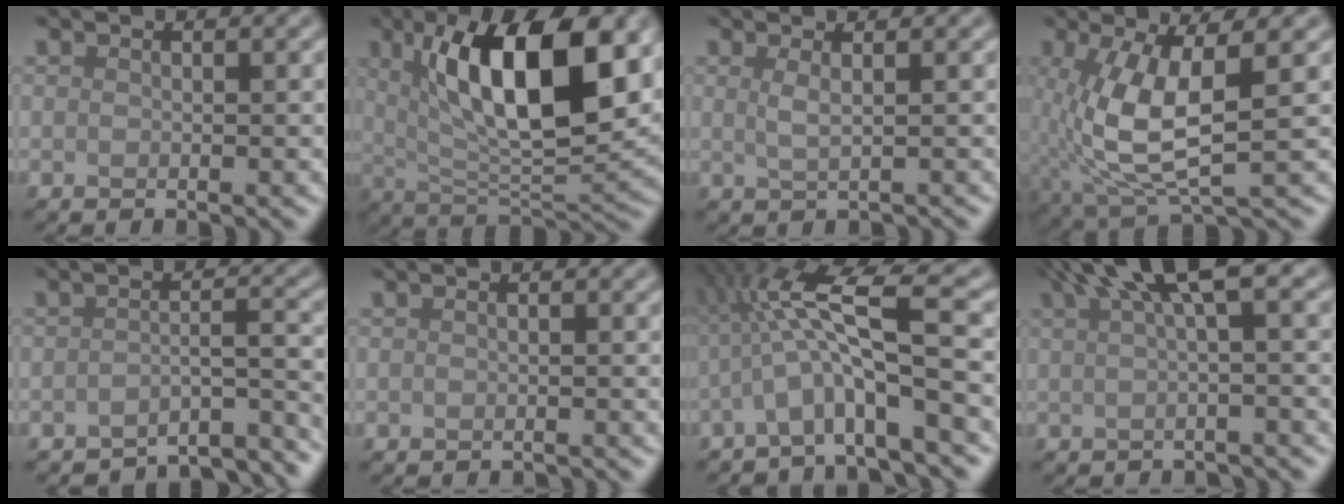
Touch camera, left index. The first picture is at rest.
{"total": 12.0, "force": [3.9, 4.2, 10.6], "torque": [-0.158, -0.003, 0.063]}
{"total": 1.6, "force": [0.5, 0.5, 1.5], "torque": [-0.021, 0.000, 0.007]}
{"total": 7.0, "force": [0.4, 2.3, 6.6], "torque": [-0.149, -0.007, 0.013]}
{"total": 7.7, "force": [-7.3, 1.4, 2.0], "torque": [-0.019, -0.004, -0.093]}
{"total": 0.6, "force": [-0.6, 0.0, 0.0], "torque": [0.001, -0.004, -0.012]}
{"total": 7.2, "force": [-1.1, 1.1, 7.1], "torque": [-0.122, 0.019, -0.027]}
{"total": 5.6, "force": [2.4, 1.2, 4.9], "torque": [-0.062, 0.020, 0.036]}